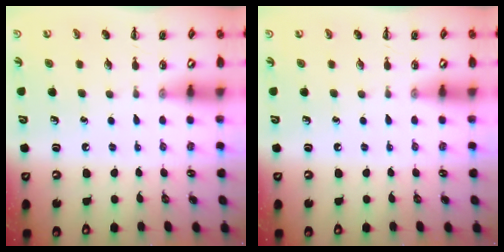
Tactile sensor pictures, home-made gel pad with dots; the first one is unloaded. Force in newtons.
{"total": 0.0}